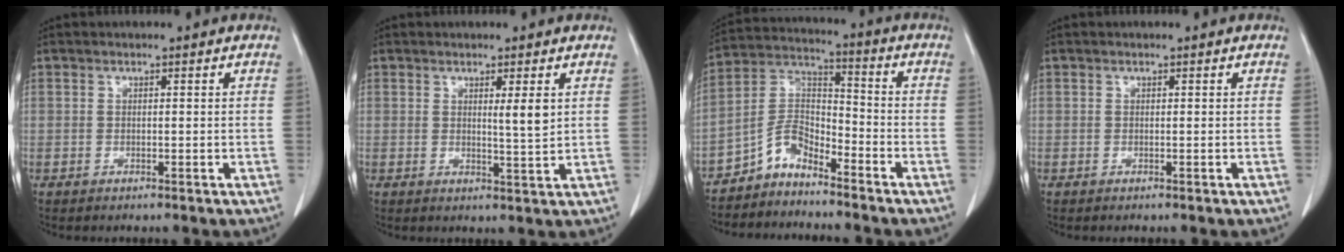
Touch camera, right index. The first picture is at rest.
{"total": 3.1, "force": [1.0, 0.0, 2.9], "torque": [-0.048, -0.008, 0.016]}
{"total": 6.9, "force": [-5.6, 3.0, 2.7], "torque": [-0.062, 0.023, -0.111]}
{"total": 0.0}